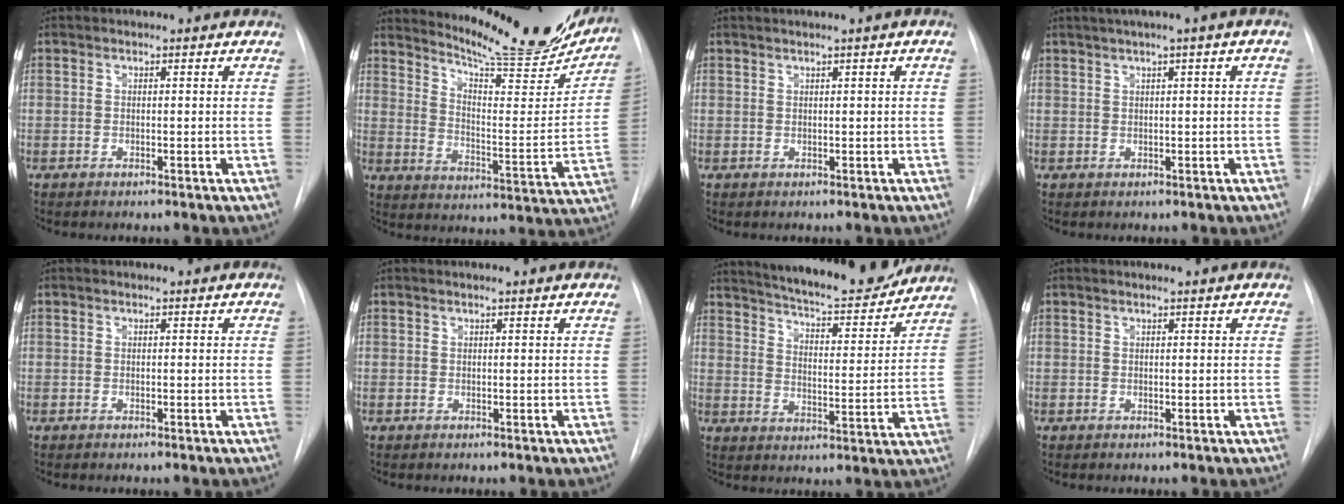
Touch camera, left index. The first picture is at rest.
{"total": 20.9, "force": [19.2, 2.4, 7.8], "torque": [-0.116, -0.067, 0.255]}
{"total": 1.5, "force": [0.7, -0.3, 1.3], "torque": [-0.027, 0.004, 0.015]}
{"total": 4.4, "force": [2.0, -0.2, 3.9], "torque": [-0.066, 0.017, 0.033]}
{"total": 0.0}
{"total": 1.5, "force": [1.4, -0.2, 0.6], "torque": [-0.016, 0.012, 0.020]}
{"total": 18.2, "force": [16.8, 2.3, 6.6], "torque": [-0.103, -0.023, 0.231]}
{"total": 1.3, "force": [1.2, -0.2, 0.5], "torque": [-0.017, 0.009, 0.021]}